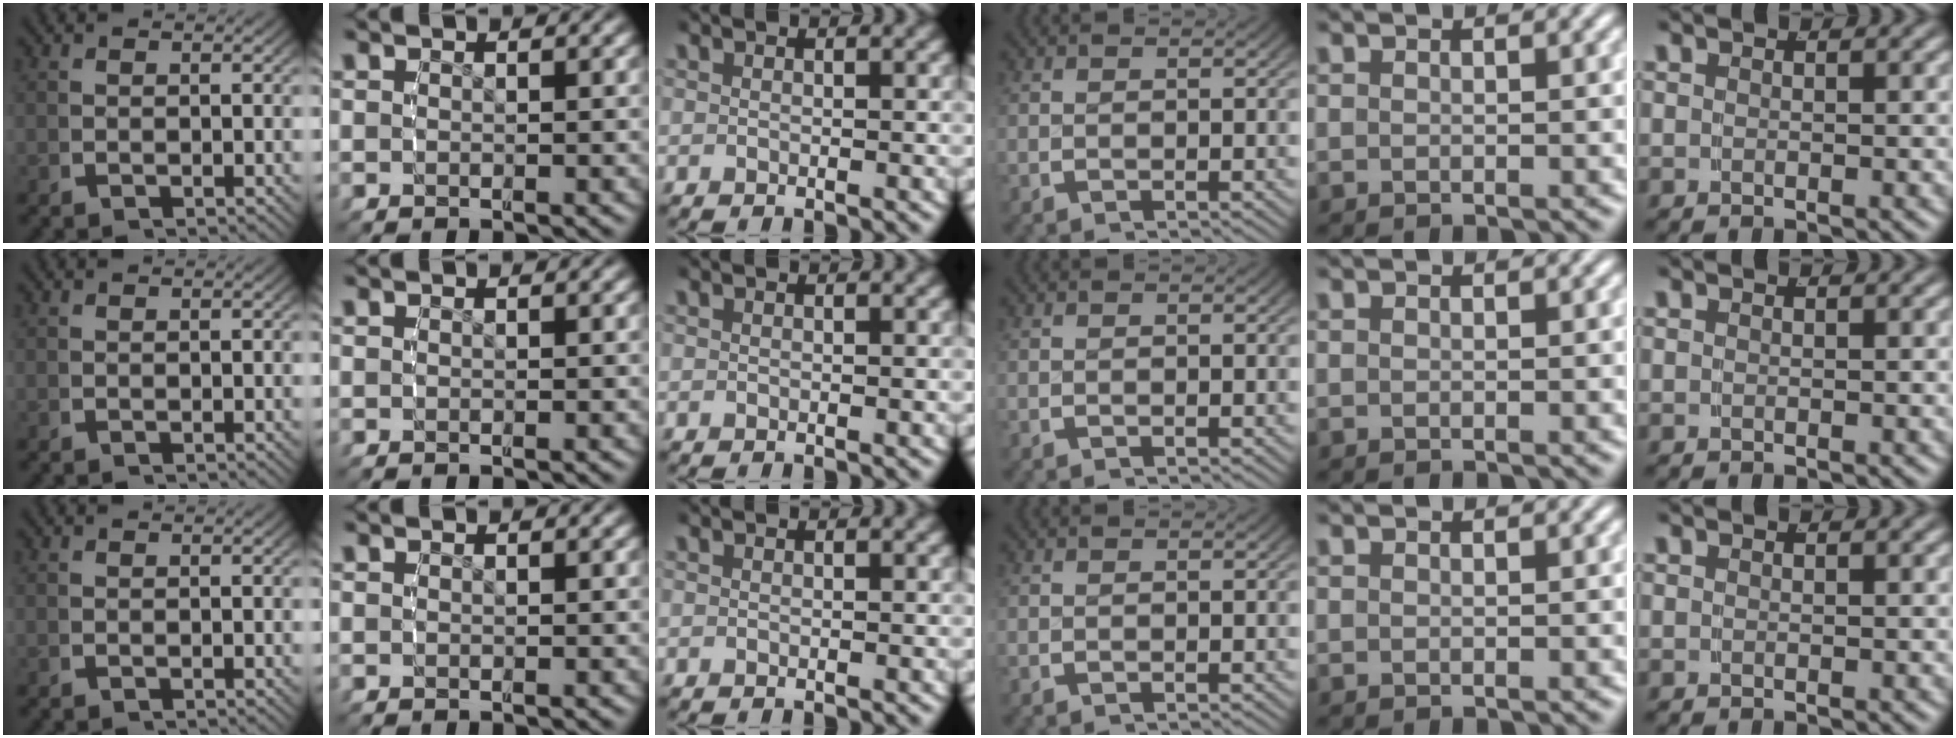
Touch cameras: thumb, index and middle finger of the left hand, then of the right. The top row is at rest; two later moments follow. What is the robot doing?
{"motion": "reach", "object": "coat"}